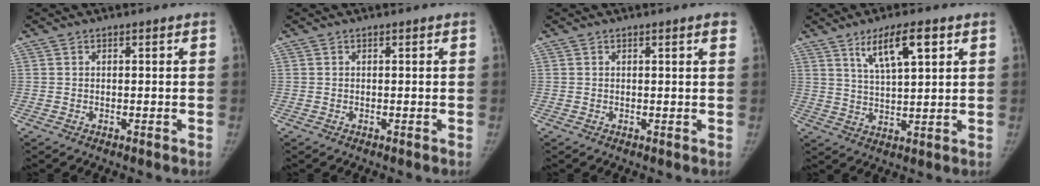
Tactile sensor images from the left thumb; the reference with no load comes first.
{"total": 0.0}
{"total": 1.7, "force": [1.0, 0.1, 1.4], "torque": [-0.017, 0.000, 0.010]}
{"total": 8.7, "force": [4.5, 2.3, 7.1], "torque": [-0.117, -0.018, 0.083]}